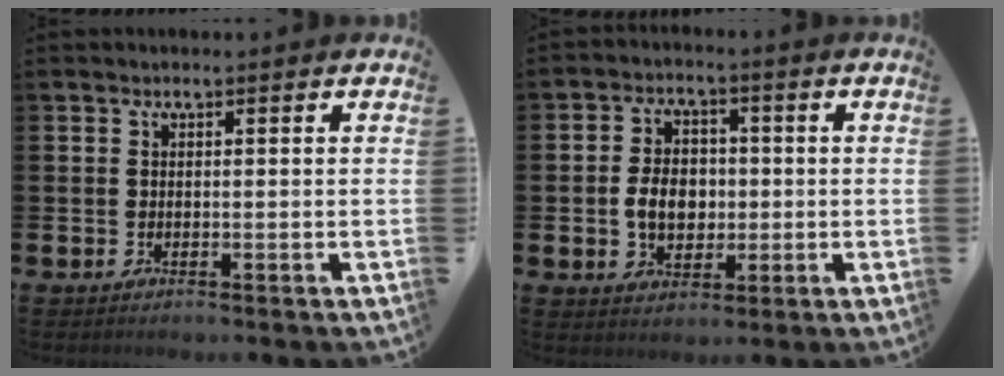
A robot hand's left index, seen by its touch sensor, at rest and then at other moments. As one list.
[{"total": 5.6, "force": [-0.3, 4.2, 3.6], "torque": [-0.056, 0.007, -0.013]}]